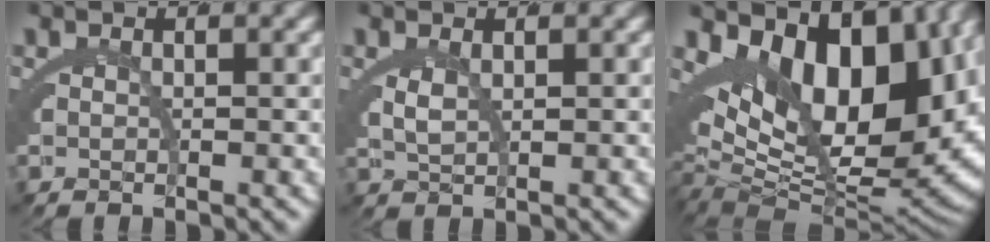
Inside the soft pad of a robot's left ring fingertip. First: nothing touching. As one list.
[{"total": 1.6, "force": [0.8, 0.7, 1.2], "torque": [-0.030, -0.006, 0.024]}, {"total": 21.3, "force": [2.6, 12.9, 16.8], "torque": [-0.277, -0.033, 0.059]}]